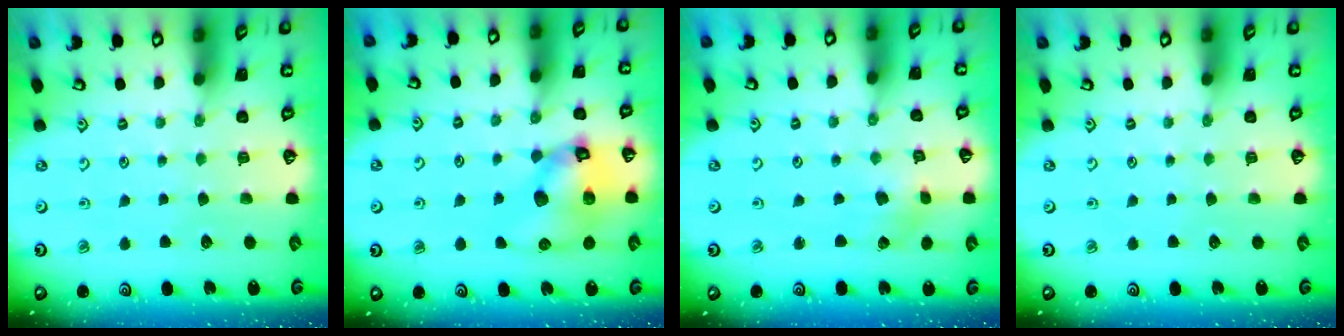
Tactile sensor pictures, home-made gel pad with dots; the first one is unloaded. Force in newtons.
{"total": 13.1, "press": 13.0, "slide": 1.7}
{"total": 2.2, "press": 2.1, "slide": 0.6}
{"total": 0.0}